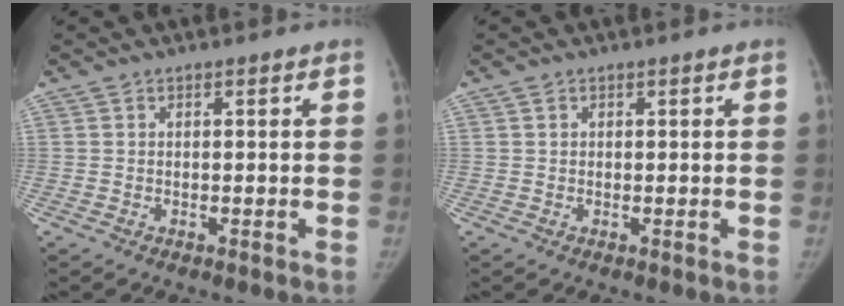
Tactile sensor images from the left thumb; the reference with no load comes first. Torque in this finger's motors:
{"motor_torque": [-0.26, 0.02, 0.07, 0.48, -0.05]}